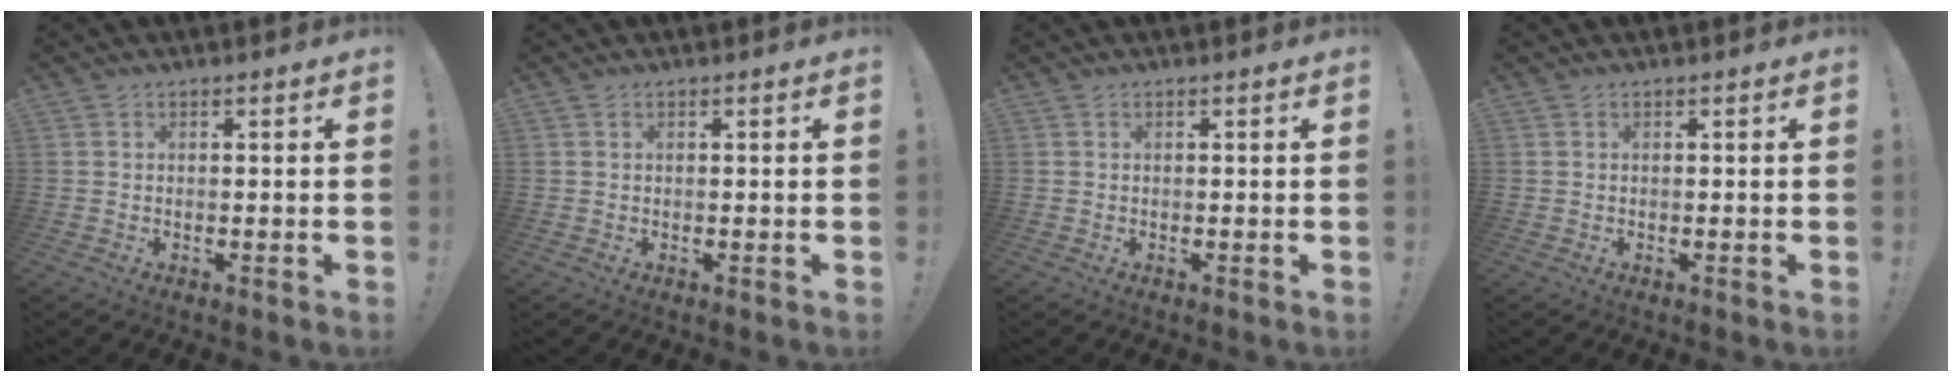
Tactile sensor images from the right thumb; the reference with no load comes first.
{"total": 0.0}
{"total": 0.0}
{"total": 0.0}